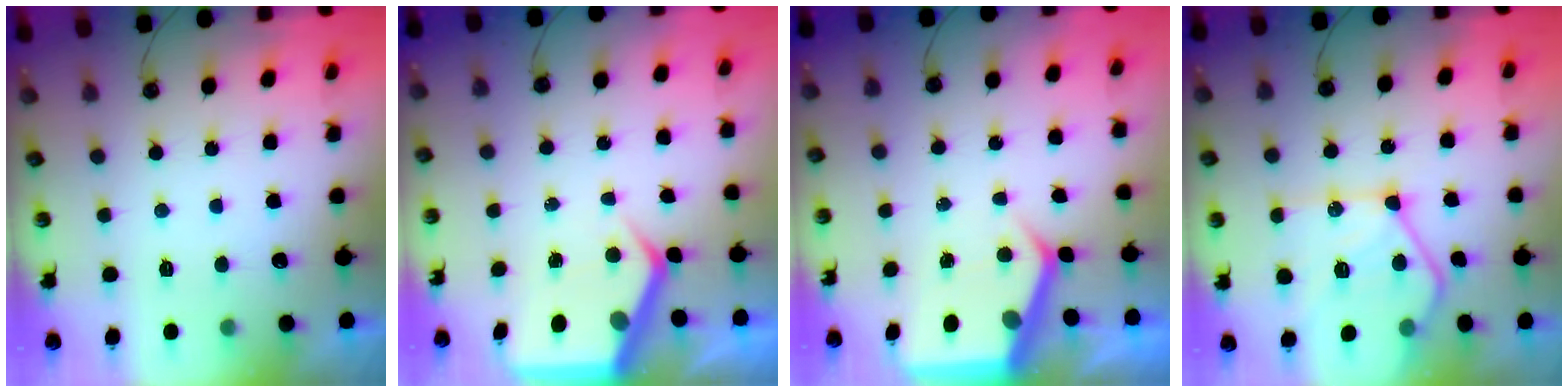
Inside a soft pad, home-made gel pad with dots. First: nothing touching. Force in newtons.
{"total": 6.0, "press": 6.0, "slide": 0.3}
{"total": 5.0, "press": 5.0, "slide": 0.5}
{"total": 17.5, "press": 17.5, "slide": 1.2}